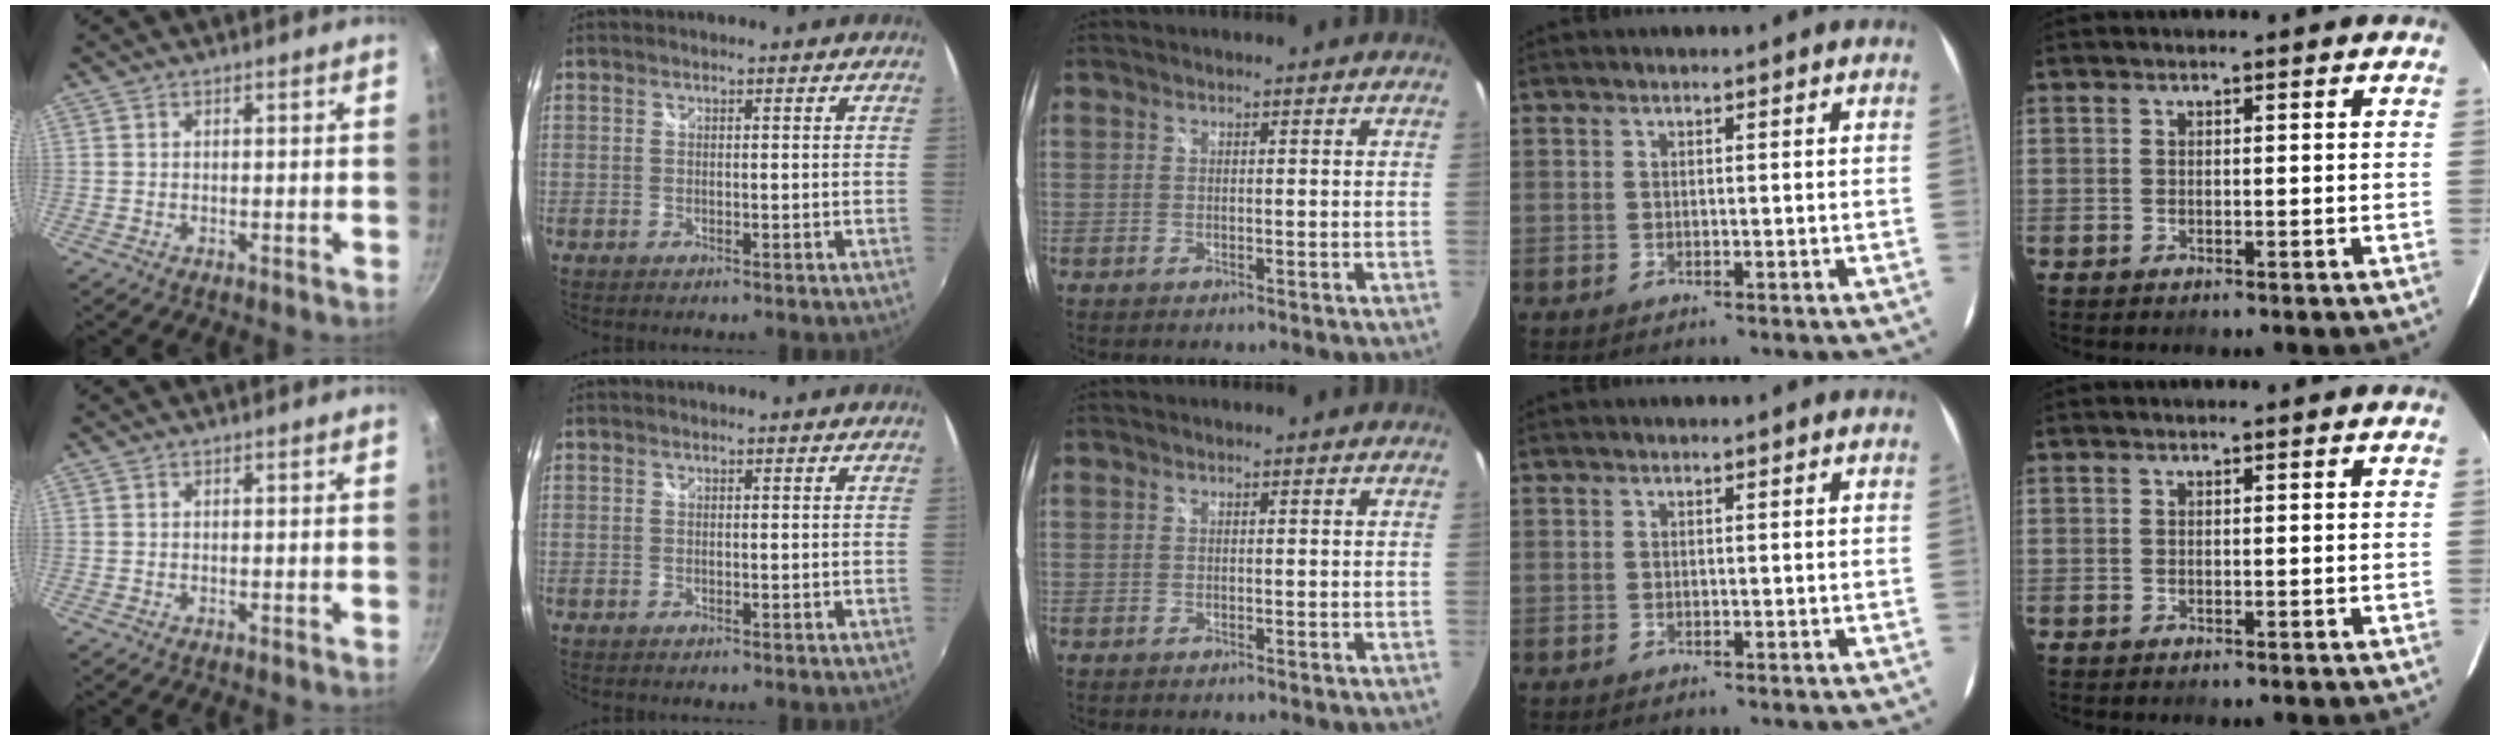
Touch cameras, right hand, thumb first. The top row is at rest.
{}